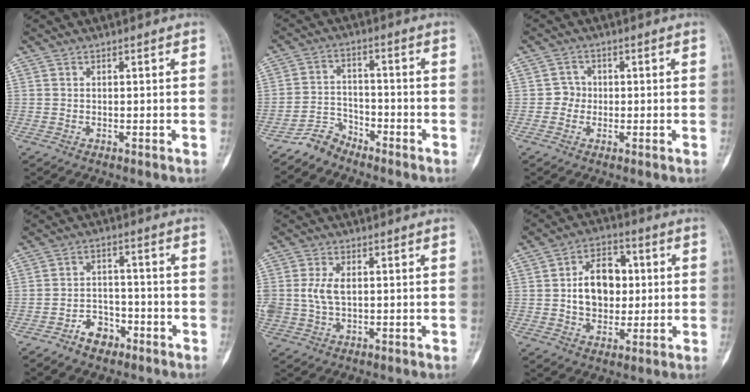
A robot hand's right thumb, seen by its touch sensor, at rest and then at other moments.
{"total": 4.9, "force": [-4.4, 1.9, 0.1], "torque": [0.009, 0.038, -0.090]}
{"total": 2.6, "force": [-0.3, 2.6, 0.5], "torque": [0.011, 0.011, -0.014]}
{"total": 5.8, "force": [-3.7, 3.8, 2.3], "torque": [-0.016, 0.036, -0.061]}
{"total": 5.4, "force": [0.5, 3.3, 4.2], "torque": [-0.094, 0.003, 0.014]}
{"total": 12.1, "force": [1.0, 8.7, 8.4], "torque": [-0.101, 0.013, 0.015]}